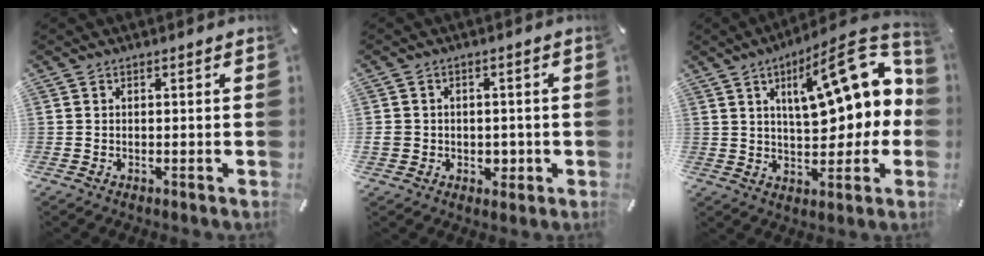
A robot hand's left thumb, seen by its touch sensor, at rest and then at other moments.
{"total": 4.5, "force": [-0.4, 4.3, 1.1], "torque": [-0.011, -0.001, -0.009]}
{"total": 19.8, "force": [6.8, 8.6, 16.5], "torque": [-0.224, -0.037, 0.105]}